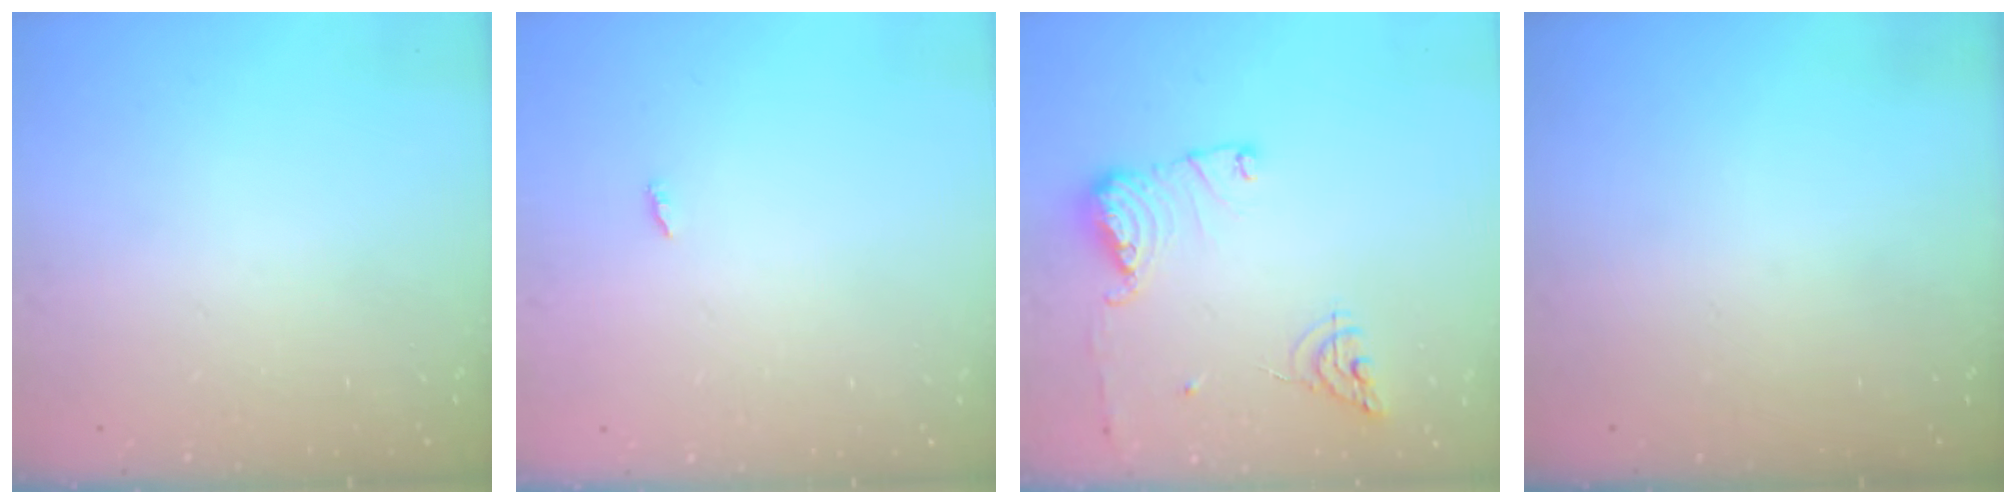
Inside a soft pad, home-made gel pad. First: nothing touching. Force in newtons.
{"total": 1.8, "press": 1.8, "slide": 0.2}
{"total": 12.0, "press": 11.9, "slide": 1.6}
{"total": 0.0}